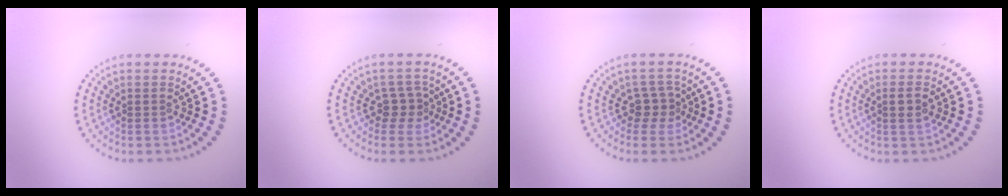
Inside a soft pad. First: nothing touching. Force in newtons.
{"total": 2.0, "press": 1.5, "slide": 1.3}
{"total": 1.8, "press": 1.3, "slide": 1.3}
{"total": 1.4, "press": 1.3, "slide": 0.5}